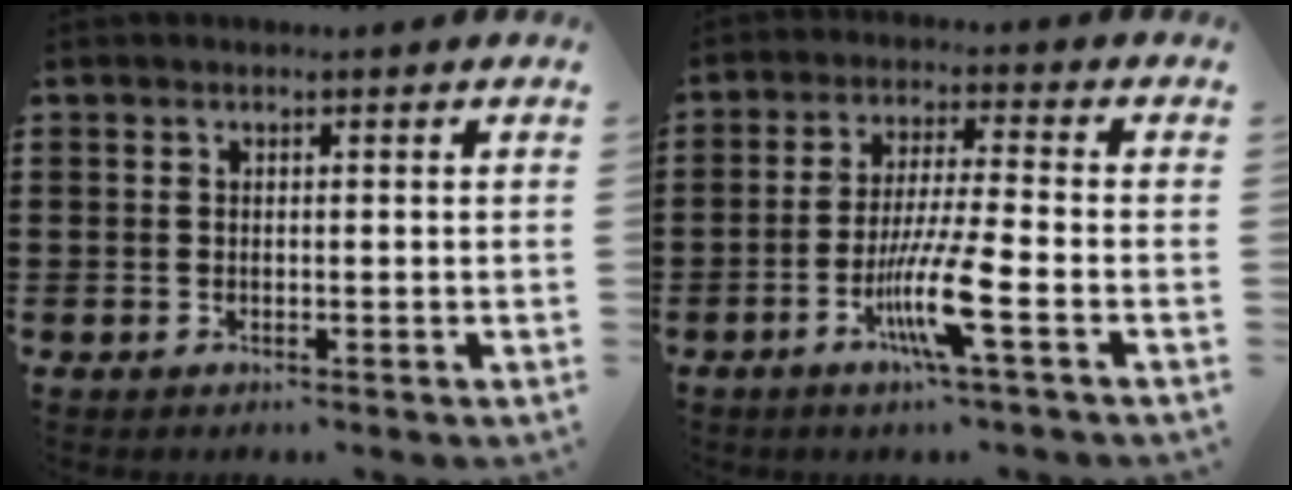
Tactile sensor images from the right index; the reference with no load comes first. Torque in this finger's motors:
{"motor_torque": [2.14, 0.00, 0.88, 0.13]}